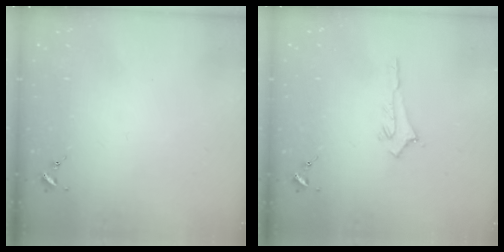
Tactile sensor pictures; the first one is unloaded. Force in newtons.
{"total": 2.9, "press": 2.9, "slide": 0.2}